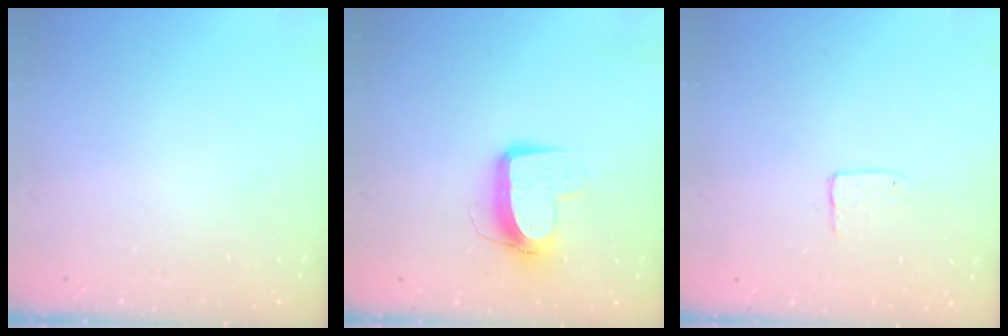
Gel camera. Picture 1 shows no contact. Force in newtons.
{"total": 10.6, "press": 10.6, "slide": 0.6}
{"total": 3.8, "press": 3.8, "slide": 0.3}